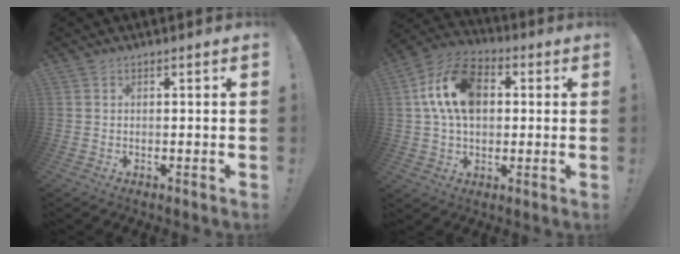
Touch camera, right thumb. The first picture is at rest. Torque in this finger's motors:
{"motor_torque": [0.42, 0.57, 1.06, -0.12, 0.15]}